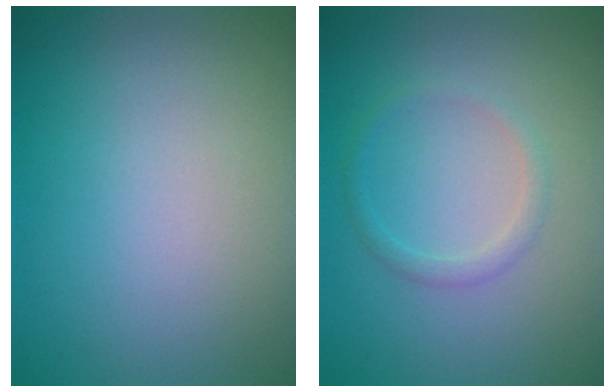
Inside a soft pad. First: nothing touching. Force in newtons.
{"total": 1.3, "press": 1.3, "slide": 0.1}